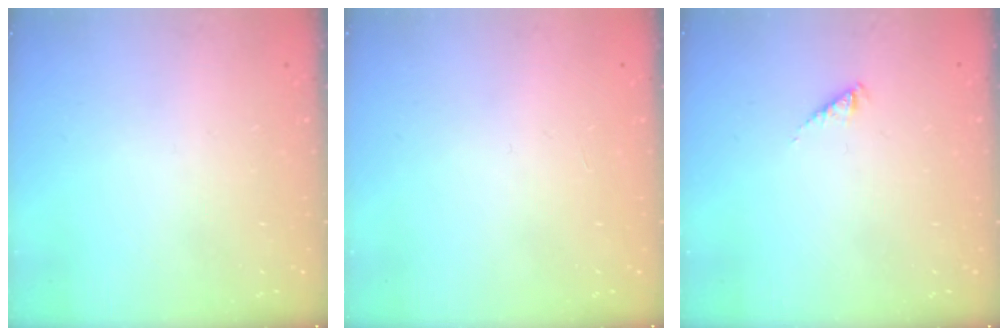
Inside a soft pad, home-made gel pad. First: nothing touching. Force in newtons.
{"total": 0.0}
{"total": 2.3, "press": 2.3, "slide": 0.3}